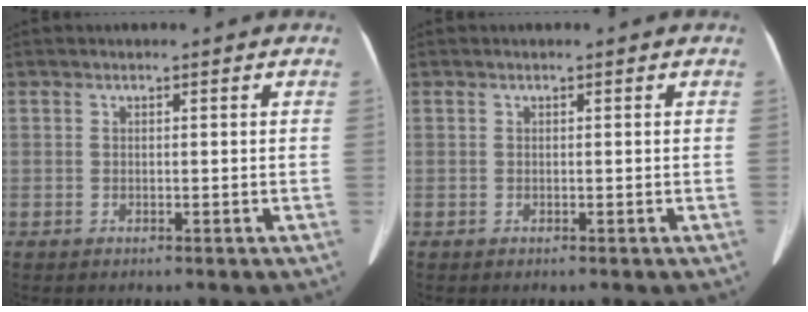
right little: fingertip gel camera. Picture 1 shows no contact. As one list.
[{"total": 0.0}]